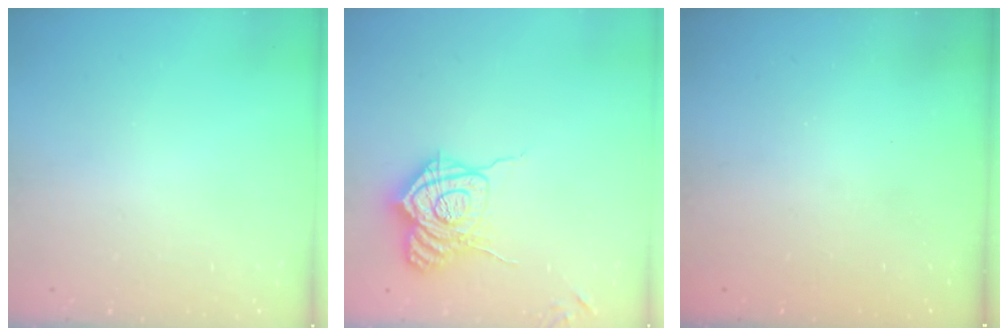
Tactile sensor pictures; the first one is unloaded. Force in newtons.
{"total": 16.7, "press": 16.7, "slide": 0.6}
{"total": 2.5, "press": 2.4, "slide": 0.7}